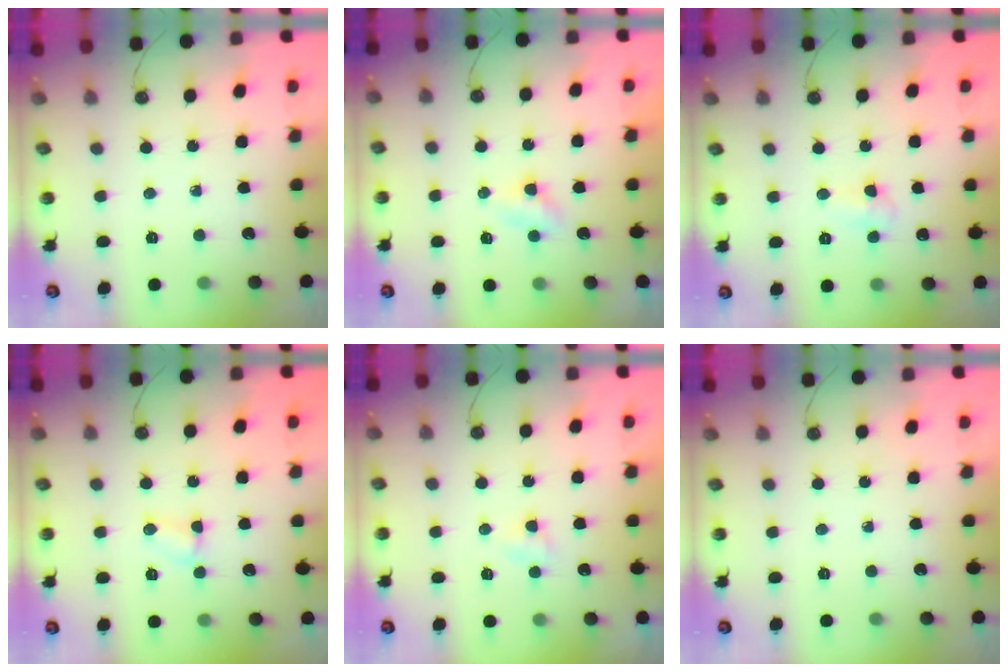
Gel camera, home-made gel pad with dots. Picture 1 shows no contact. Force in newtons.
{"total": 2.8, "press": 2.7, "slide": 0.4}
{"total": 4.9, "press": 4.8, "slide": 0.8}
{"total": 2.9, "press": 2.9, "slide": 0.3}
{"total": 2.7, "press": 2.7, "slide": 0.4}
{"total": 0.0}